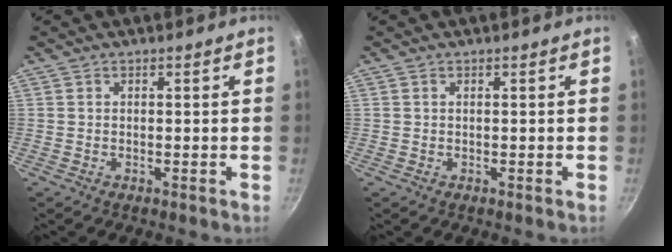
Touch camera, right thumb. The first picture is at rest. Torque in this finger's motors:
{"motor_torque": [0.85, -0.06, 0.36, -0.91, 0.02]}